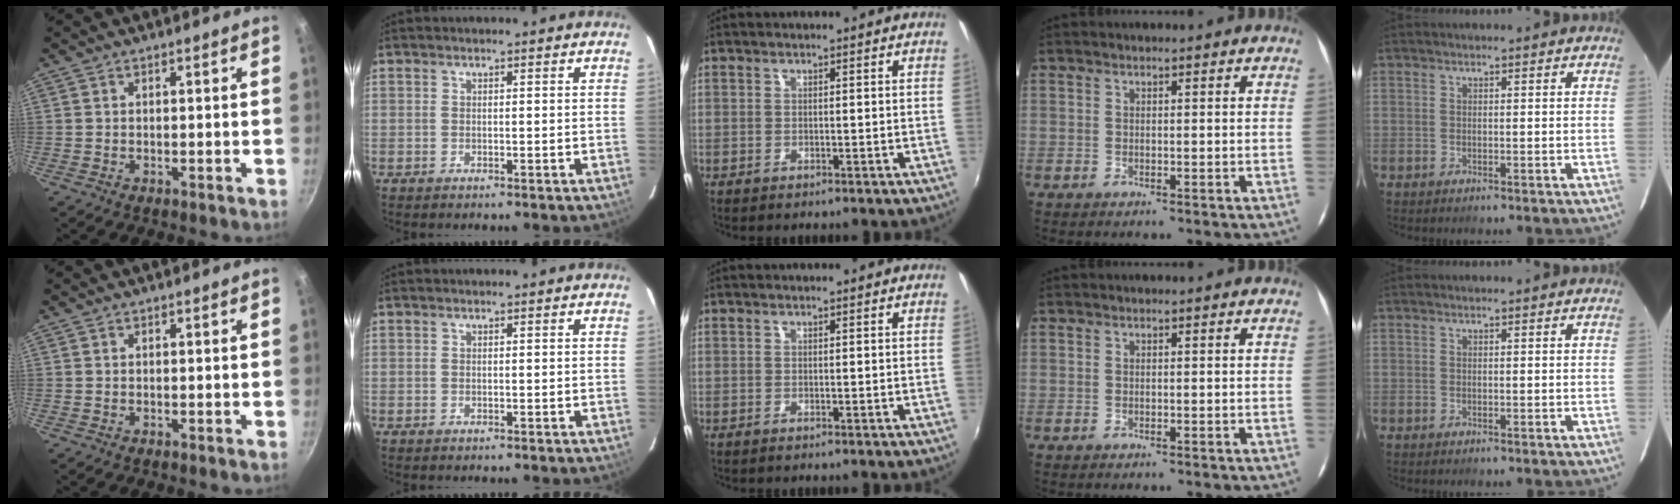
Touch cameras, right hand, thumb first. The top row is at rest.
{}